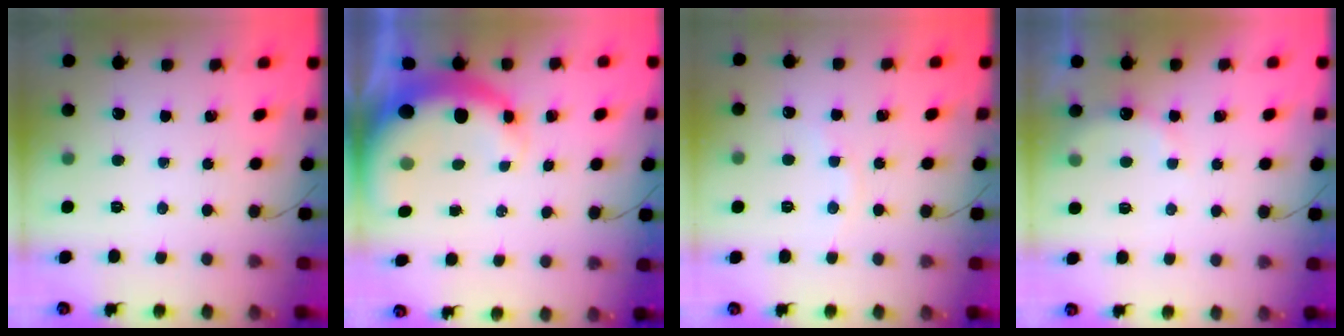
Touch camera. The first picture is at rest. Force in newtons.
{"total": 8.0, "press": 7.7, "slide": 2.0}
{"total": 4.8, "press": 4.6, "slide": 1.4}
{"total": 7.8, "press": 7.6, "slide": 1.5}